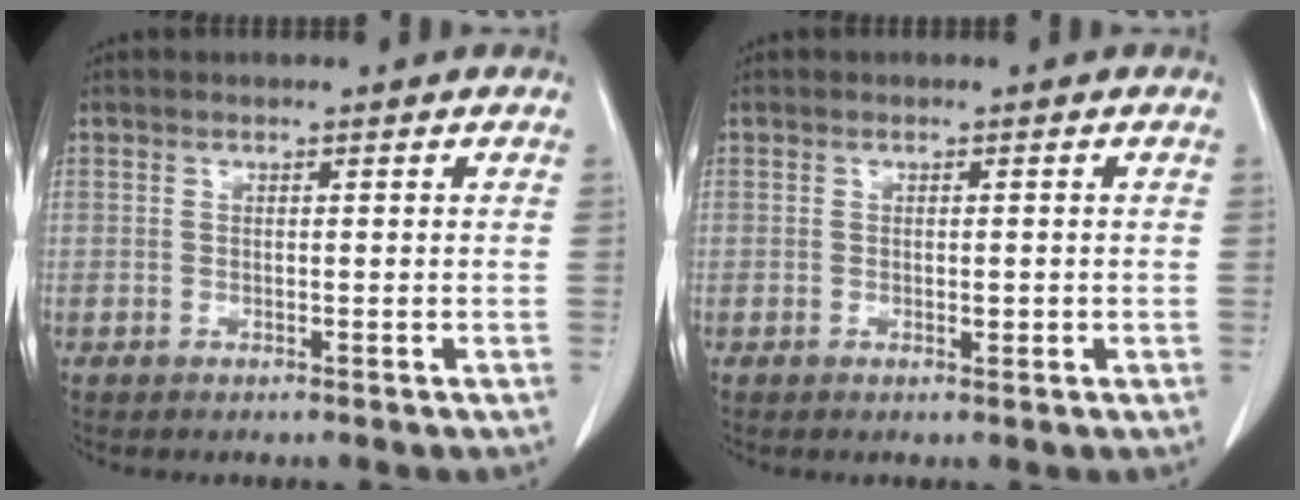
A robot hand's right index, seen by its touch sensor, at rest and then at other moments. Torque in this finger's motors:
{"motor_torque": [-0.14, 0.12, -0.01, 0.00]}